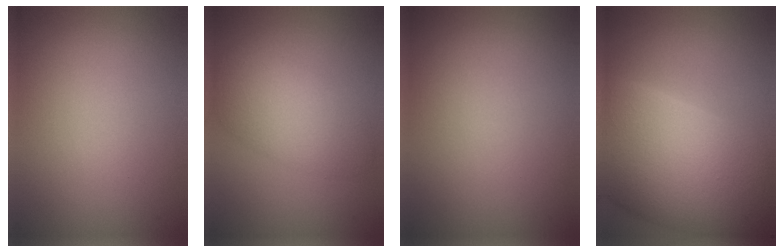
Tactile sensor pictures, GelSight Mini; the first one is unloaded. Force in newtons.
{"total": 4.1, "press": 4.1, "slide": 0.3}
{"total": 0.0}
{"total": 14.4, "press": 14.4, "slide": 0.5}